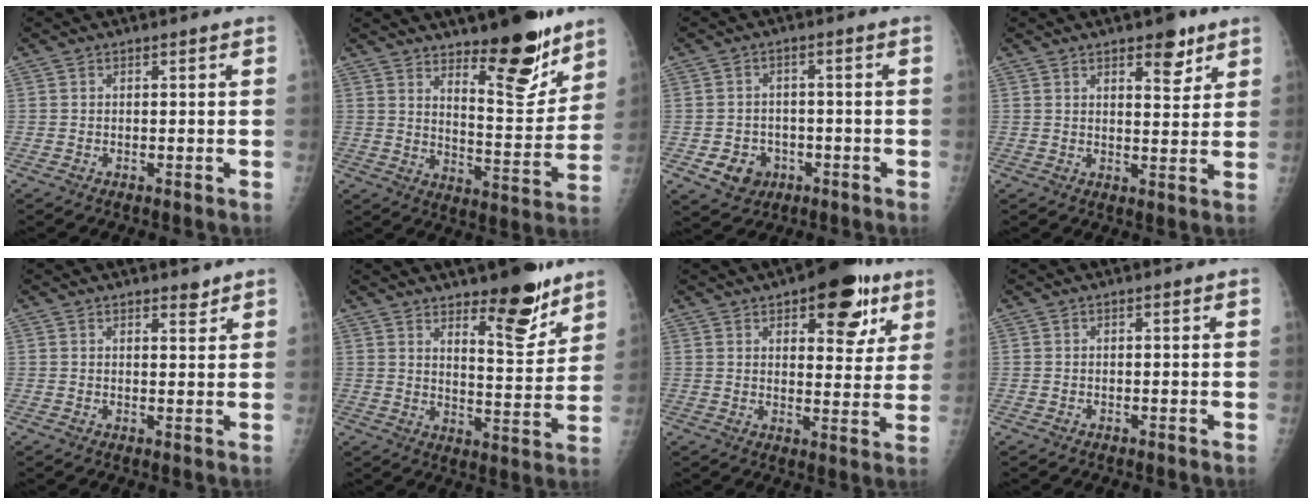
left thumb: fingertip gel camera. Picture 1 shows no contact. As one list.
[{"total": 15.2, "force": [10.6, 4.7, 9.9], "torque": [-0.100, -0.087, 0.168]}, {"total": 5.9, "force": [-2.2, 5.0, 2.1], "torque": [-0.014, 0.013, -0.027]}, {"total": 6.2, "force": [3.9, 2.5, 4.1], "torque": [-0.035, -0.022, 0.051]}, {"total": 2.1, "force": [1.7, 0.8, 0.9], "torque": [-0.002, -0.012, 0.023]}, {"total": 11.8, "force": [8.2, 3.7, 7.6], "torque": [-0.078, -0.065, 0.128]}, {"total": 13.7, "force": [7.4, 6.3, 9.6], "torque": [-0.078, -0.025, 0.095]}, {"total": 0.0}]